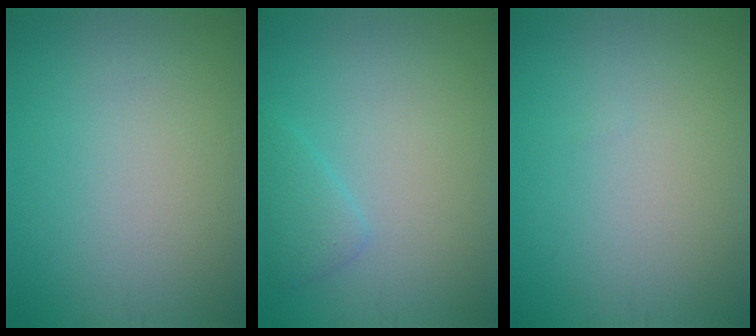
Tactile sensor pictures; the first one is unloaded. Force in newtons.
{"total": 1.7, "press": 1.7, "slide": 0.0}
{"total": 0.0}